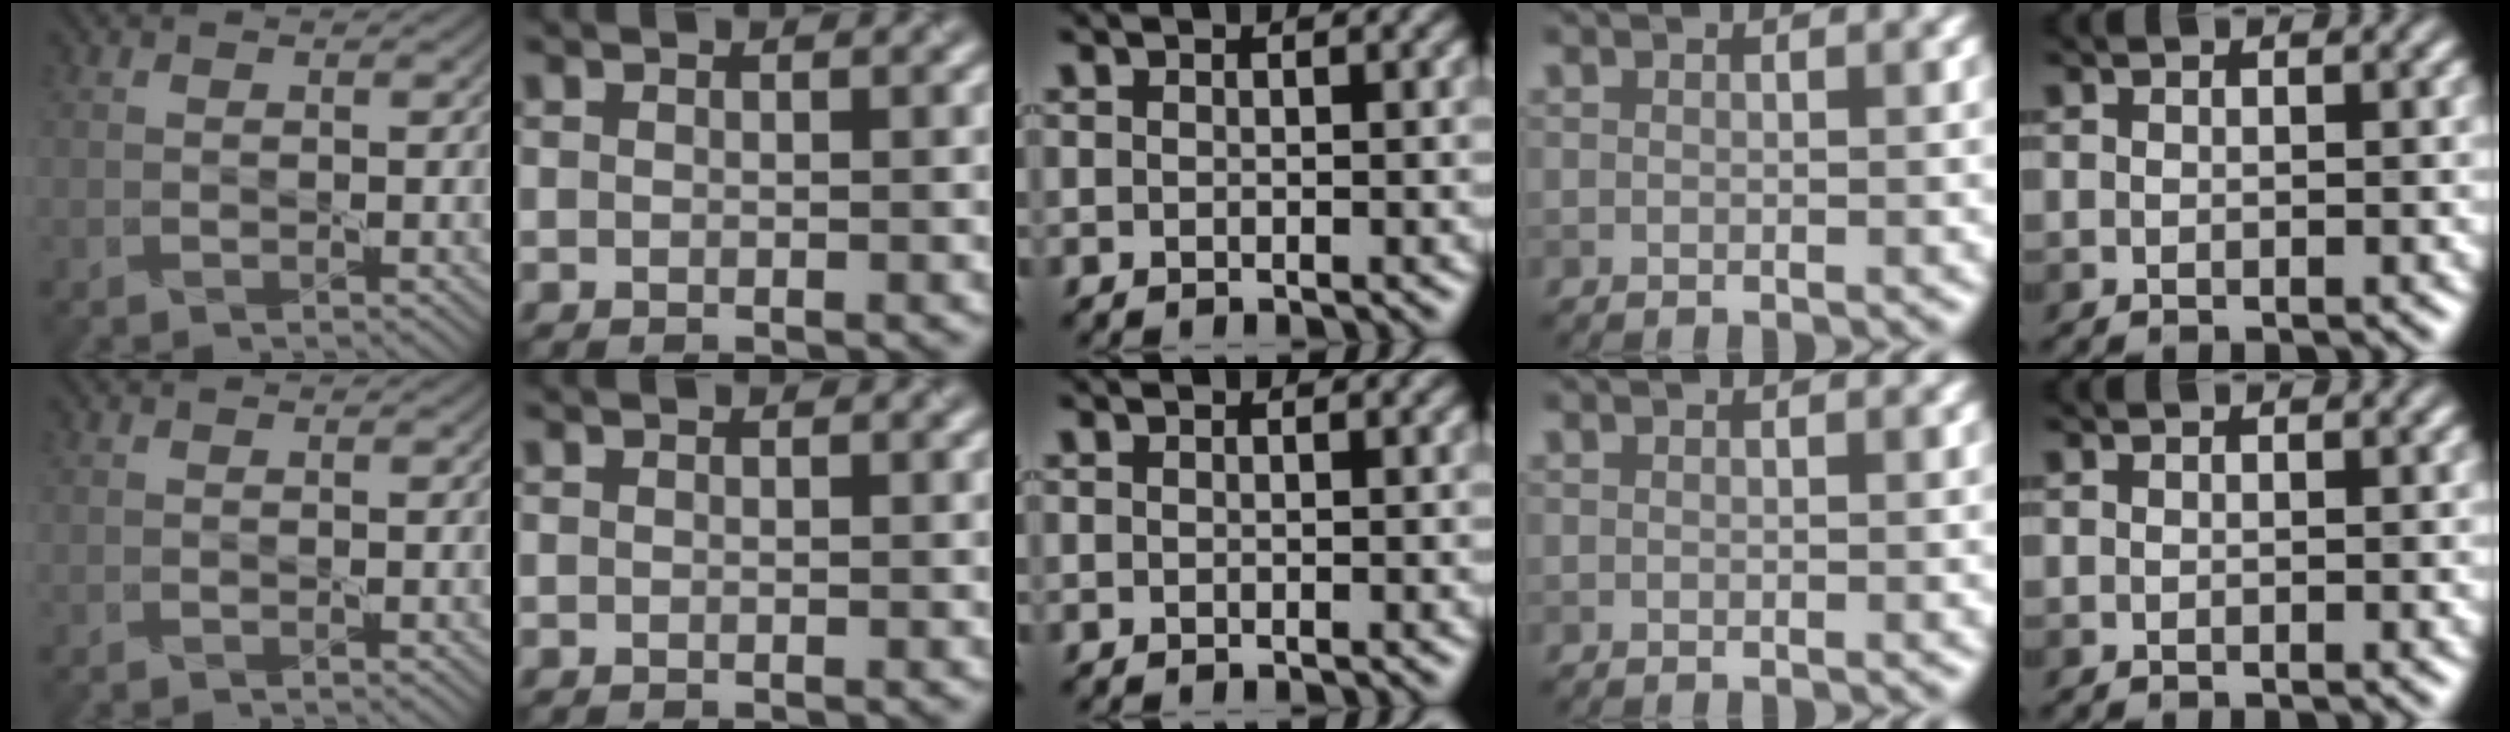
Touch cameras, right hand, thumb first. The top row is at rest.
{}